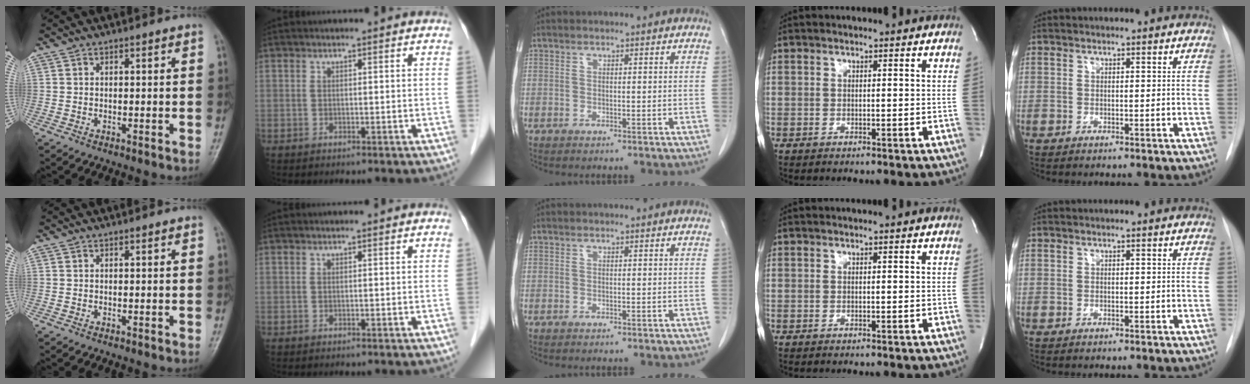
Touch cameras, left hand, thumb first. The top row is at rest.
{}